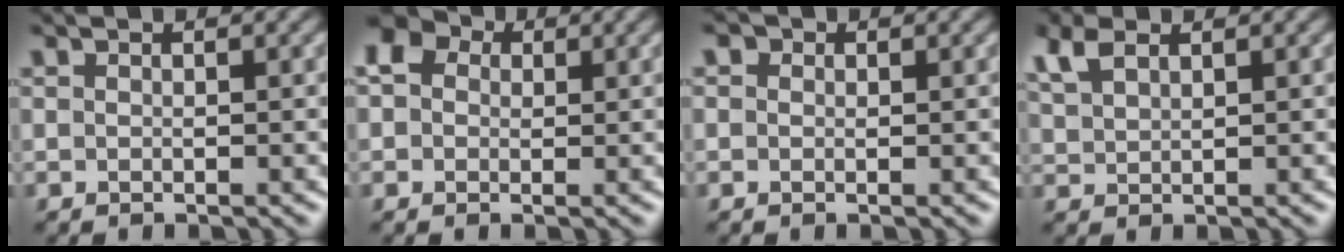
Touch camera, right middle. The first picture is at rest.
{"total": 4.0, "force": [1.6, 3.1, 2.0], "torque": [-0.041, 0.008, 0.011]}
{"total": 0.8, "force": [0.2, 0.7, 0.3], "torque": [-0.003, 0.000, 0.001]}
{"total": 2.7, "force": [1.9, 1.2, 1.6], "torque": [-0.044, 0.008, 0.041]}